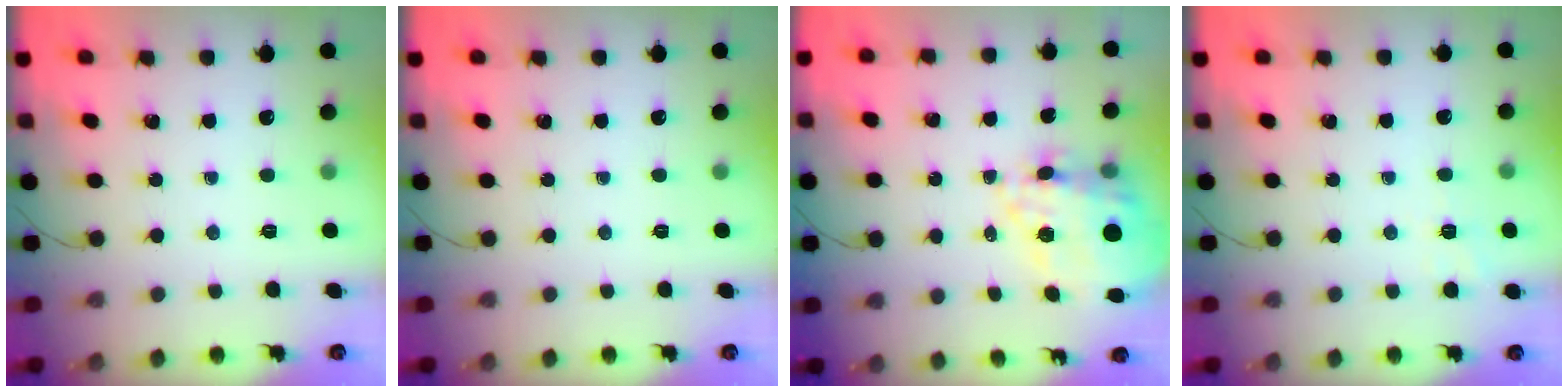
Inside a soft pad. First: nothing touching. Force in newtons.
{"total": 0.0}
{"total": 14.4, "press": 13.9, "slide": 4.0}
{"total": 2.4, "press": 1.2, "slide": 2.0}